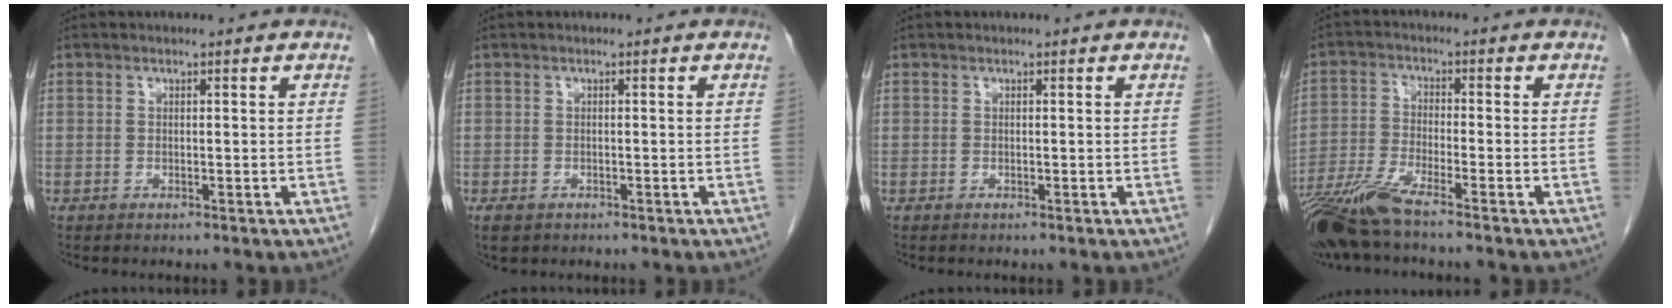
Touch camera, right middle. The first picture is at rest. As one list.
[{"total": 1.7, "force": [-0.9, 1.2, 0.9], "torque": [-0.019, -0.001, -0.007]}, {"total": 0.0}, {"total": 8.4, "force": [-6.6, -0.1, 5.1], "torque": [-0.104, -0.029, -0.131]}]